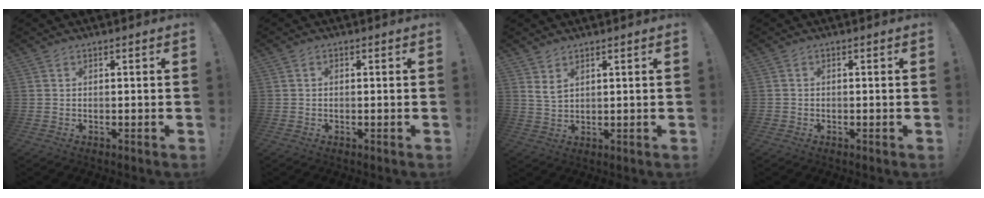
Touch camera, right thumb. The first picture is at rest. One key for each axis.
{"total": 0.7, "fx": -0.1, "fy": 0.5, "fz": 0.4, "tx": -0.011, "ty": 0.004, "tz": -0.001}
{"total": 3.9, "fx": 2.5, "fy": 1.9, "fz": 2.4, "tx": -0.036, "ty": -0.015, "tz": 0.045}
{"total": 1.0, "fx": -0.5, "fy": 0.8, "fz": 0.3, "tx": -0.005, "ty": 0.002, "tz": -0.008}